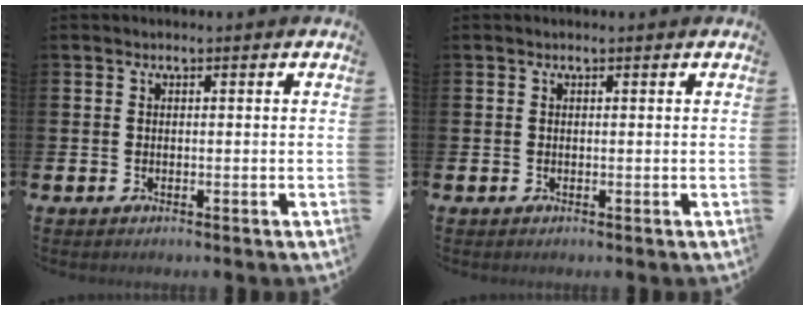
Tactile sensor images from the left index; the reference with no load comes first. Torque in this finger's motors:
{"motor_torque": [0.22, -0.63, -0.07, -0.01]}